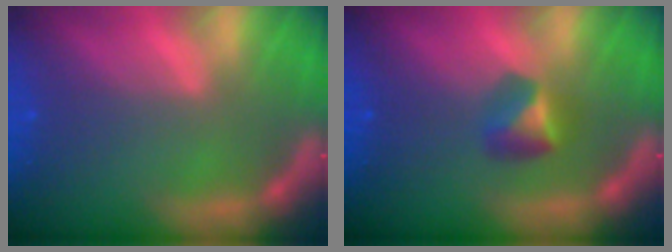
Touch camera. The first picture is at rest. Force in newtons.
{"total": 2.4}